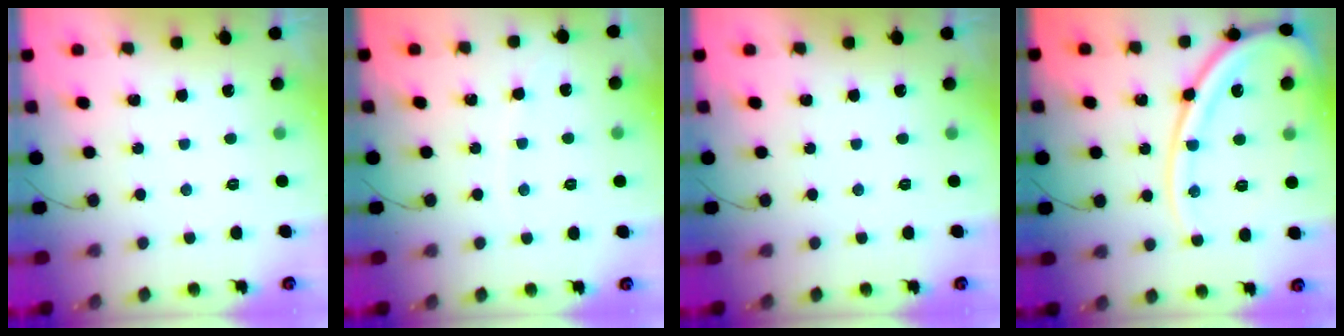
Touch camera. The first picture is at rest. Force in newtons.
{"total": 1.8, "press": 1.8, "slide": 0.3}
{"total": 0.0}
{"total": 17.1, "press": 17.0, "slide": 1.8}